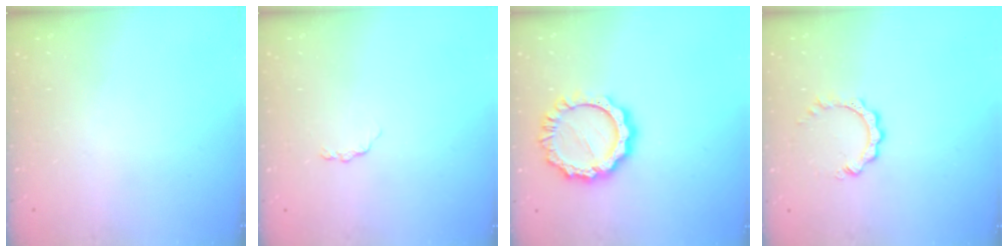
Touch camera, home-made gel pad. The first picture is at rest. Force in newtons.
{"total": 2.9, "press": 2.8, "slide": 0.4}
{"total": 11.7, "press": 11.7, "slide": 1.0}
{"total": 6.7, "press": 6.7, "slide": 0.6}